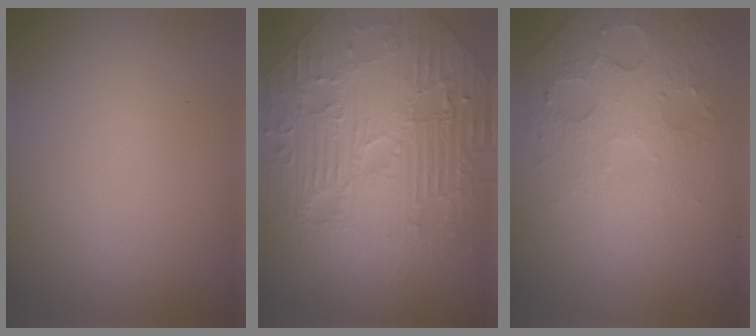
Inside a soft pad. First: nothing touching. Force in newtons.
{"total": 11.0, "press": 7.1, "slide": 8.4}
{"total": 5.2, "press": 3.3, "slide": 4.0}